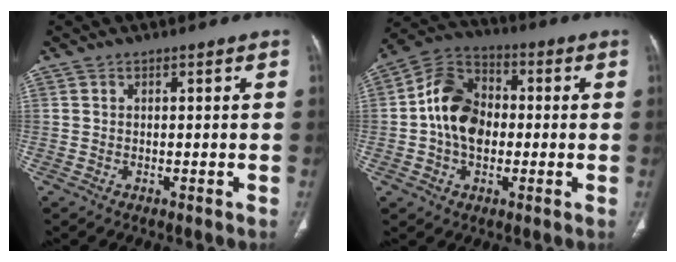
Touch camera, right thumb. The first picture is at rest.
{"total": 13.0, "force": [-0.4, 9.5, 8.9], "torque": [-0.140, 0.030, -0.017]}